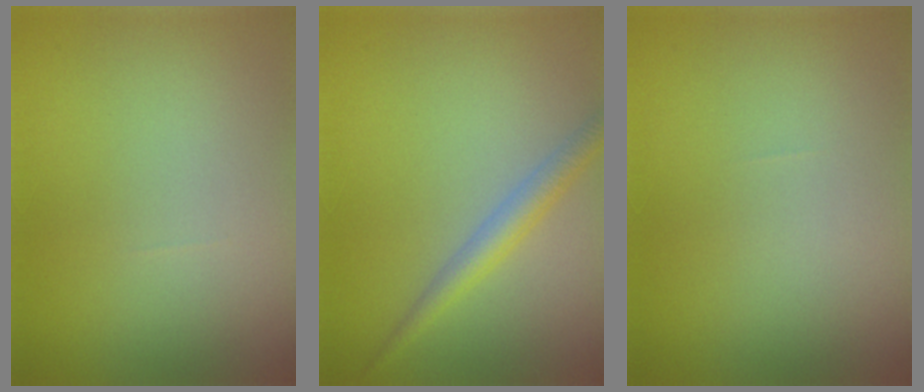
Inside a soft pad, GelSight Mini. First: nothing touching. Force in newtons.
{"total": 2.5, "press": 2.5, "slide": 0.1}
{"total": 0.0}